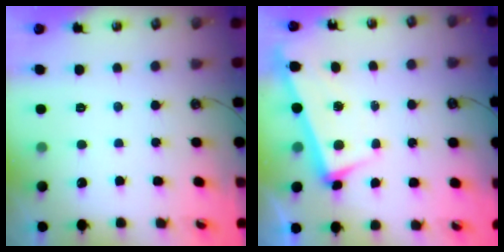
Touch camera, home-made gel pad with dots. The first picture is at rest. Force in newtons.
{"total": 3.4, "press": 3.2, "slide": 1.0}